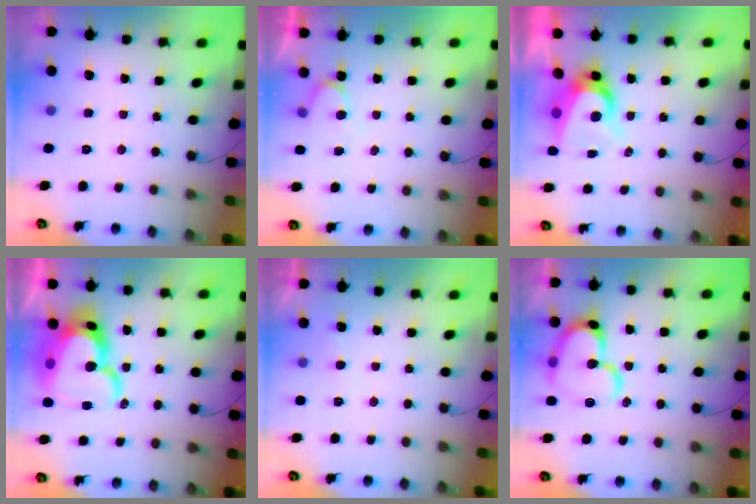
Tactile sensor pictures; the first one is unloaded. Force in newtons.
{"total": 4.1, "press": 4.1, "slide": 0.4}
{"total": 8.0, "press": 8.0, "slide": 0.6}
{"total": 22.0, "press": 21.9, "slide": 1.9}
{"total": 2.6, "press": 2.6, "slide": 0.3}
{"total": 16.8, "press": 16.7, "slide": 1.6}